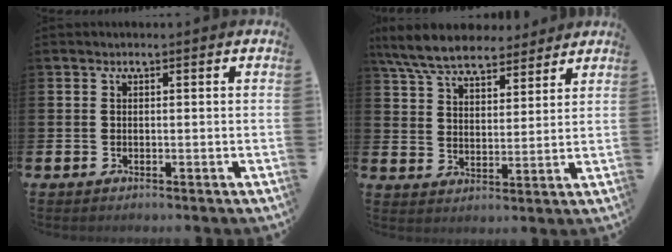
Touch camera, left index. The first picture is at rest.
{"total": 7.9, "force": [7.3, 2.2, 2.2], "torque": [-0.073, -0.028, 0.134]}